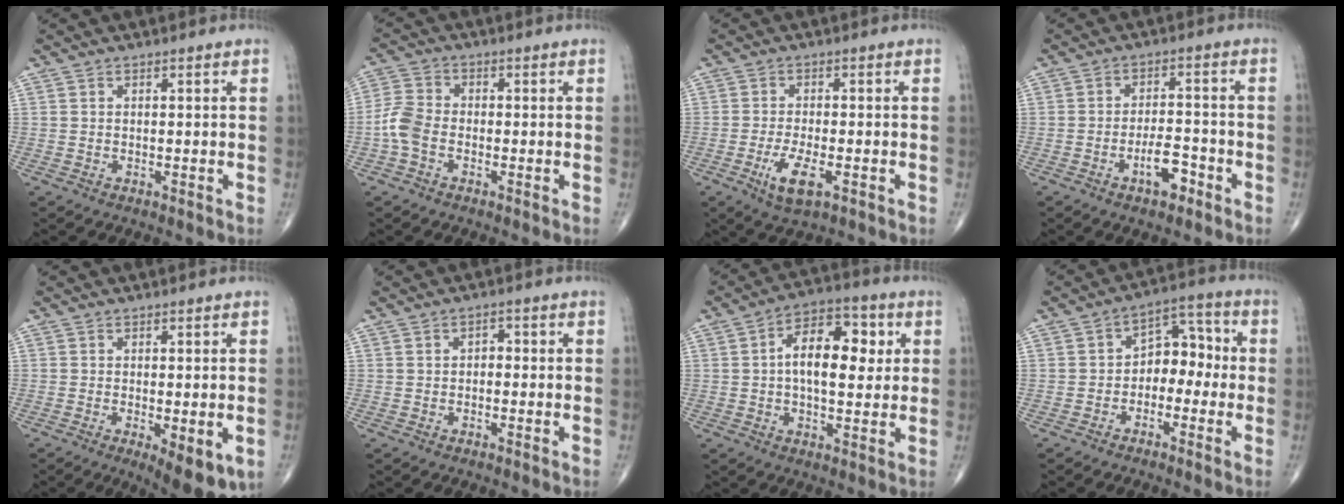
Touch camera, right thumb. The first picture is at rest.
{"total": 5.6, "force": [-1.9, 3.7, 3.8], "torque": [-0.086, 0.015, -0.049]}
{"total": 6.3, "force": [-2.6, 2.2, 5.3], "torque": [-0.103, 0.000, -0.042]}
{"total": 5.9, "force": [-3.2, 2.3, 4.4], "torque": [-0.067, 0.026, -0.052]}
{"total": 8.5, "force": [-2.9, 2.8, 7.5], "torque": [-0.102, -0.016, -0.038]}
{"total": 1.7, "force": [-0.2, 1.2, 1.2], "torque": [-0.006, 0.007, -0.009]}
{"total": 13.0, "force": [1.9, 7.1, 10.8], "torque": [-0.145, 0.017, 0.023]}
{"total": 8.0, "force": [-1.5, 5.6, 5.5], "torque": [-0.047, 0.043, -0.039]}